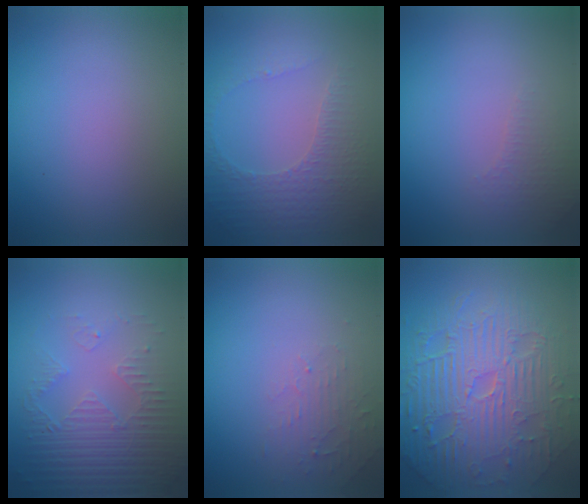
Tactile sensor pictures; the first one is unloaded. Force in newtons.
{"total": 4.6, "press": 3.3, "slide": 3.2}
{"total": 1.6, "press": 1.6, "slide": 0.4}
{"total": 5.3, "press": 3.5, "slide": 4.1}
{"total": 2.0, "press": 1.9, "slide": 0.4}
{"total": 11.2, "press": 7.2, "slide": 8.6}